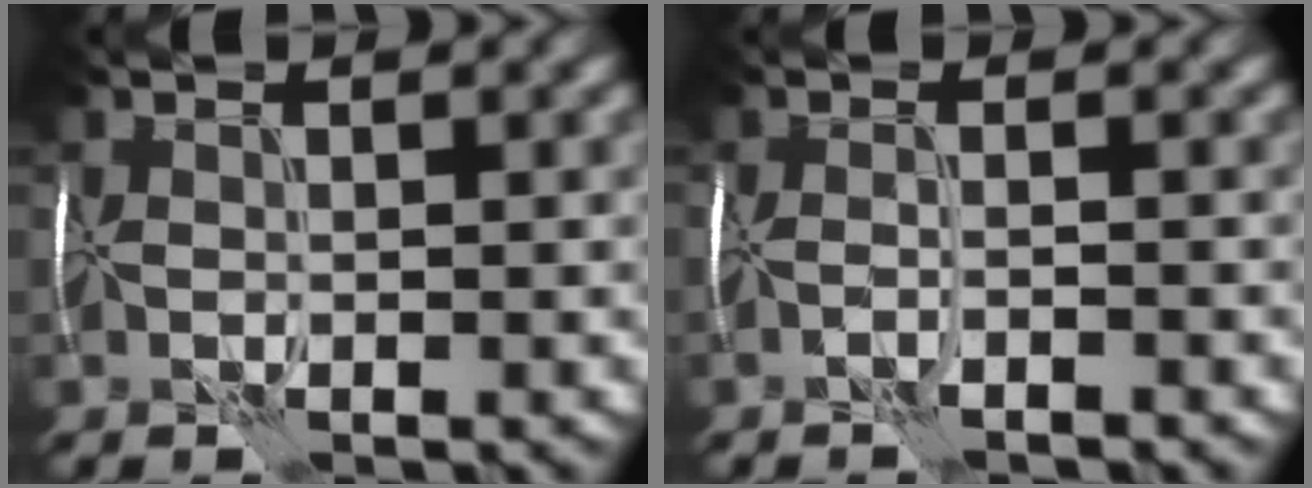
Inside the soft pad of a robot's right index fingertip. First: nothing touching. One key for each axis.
{"total": 1.2, "fx": -0.9, "fy": 0.0, "fz": 0.7, "tx": -0.008, "ty": -0.001, "tz": -0.024}